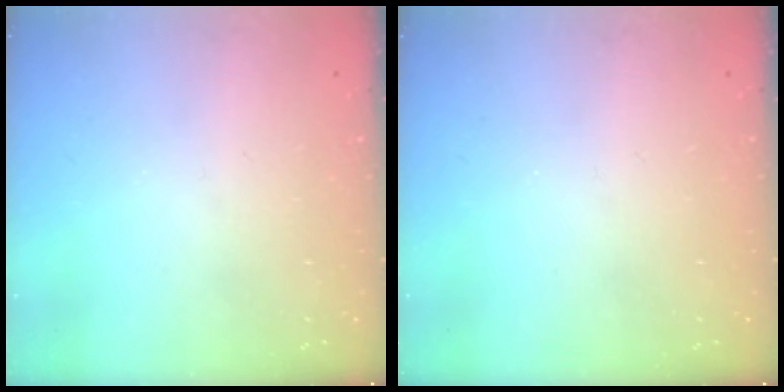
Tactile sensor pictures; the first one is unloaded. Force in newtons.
{"total": 0.0}